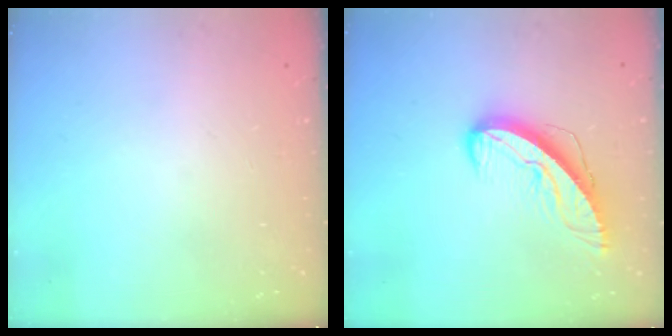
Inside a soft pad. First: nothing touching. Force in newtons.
{"total": 10.0, "press": 10.0, "slide": 1.1}